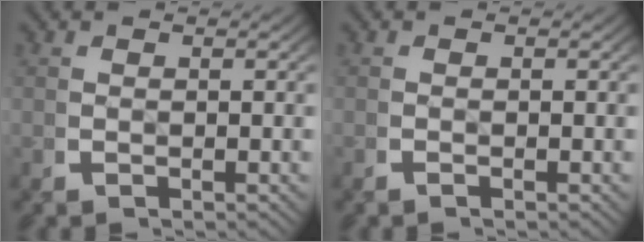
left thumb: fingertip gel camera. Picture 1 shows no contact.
{"total": 0.6, "force": [-0.5, -0.1, 0.3], "torque": [-0.004, 0.001, -0.013]}